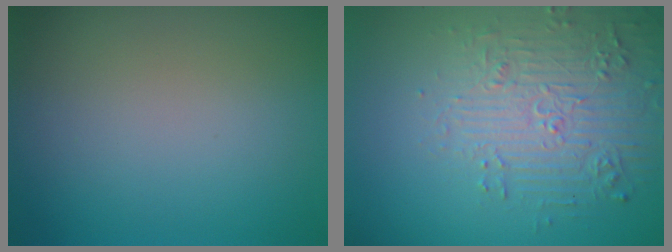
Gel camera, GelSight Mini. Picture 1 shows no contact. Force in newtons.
{"total": 4.6, "press": 4.2, "slide": 1.9}